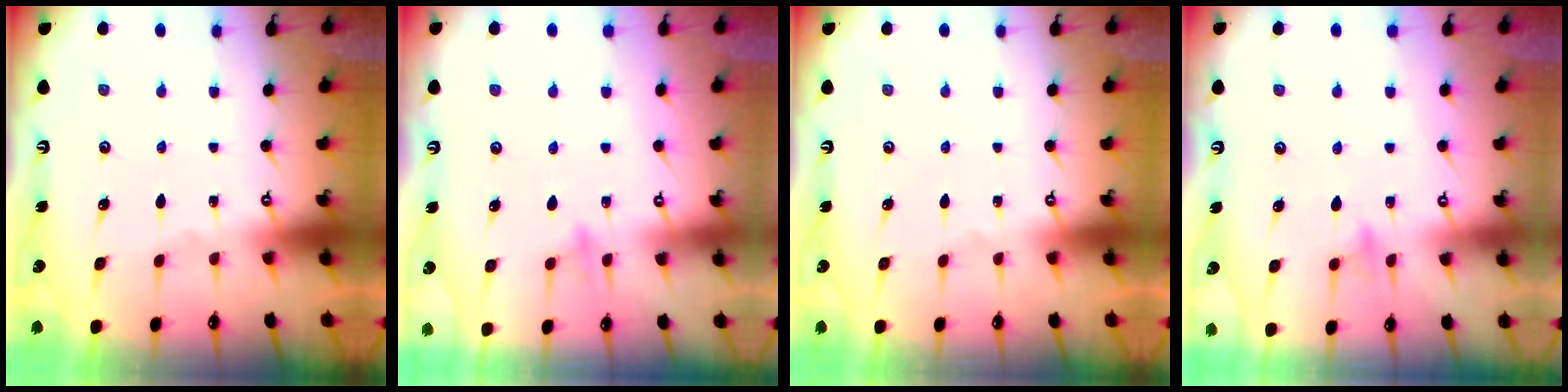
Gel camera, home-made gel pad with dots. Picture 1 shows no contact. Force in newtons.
{"total": 6.7, "press": 6.7, "slide": 0.6}
{"total": 0.0}
{"total": 8.5, "press": 8.5, "slide": 0.8}